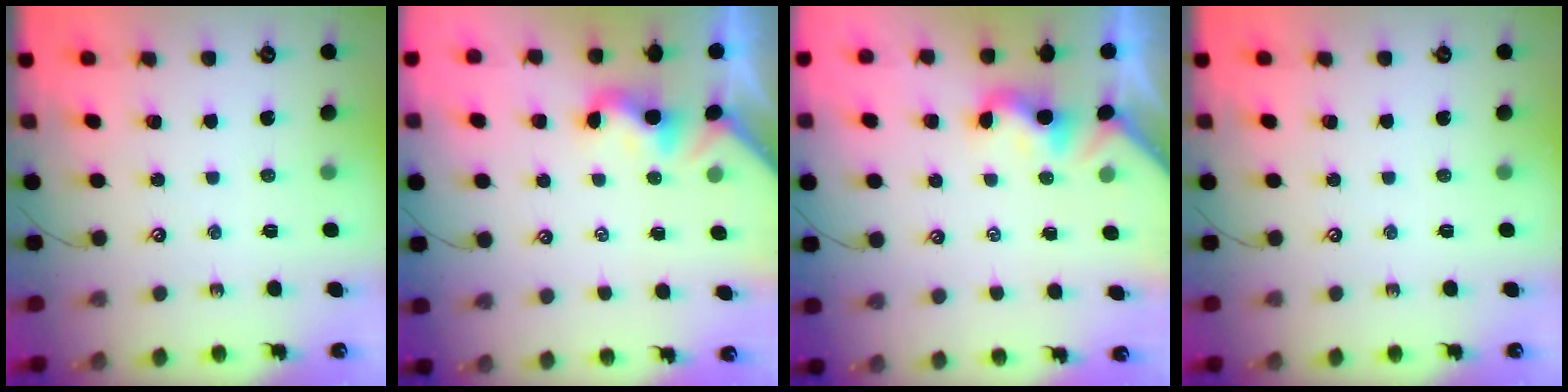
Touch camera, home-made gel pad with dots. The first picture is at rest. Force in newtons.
{"total": 1.9, "press": 1.8, "slide": 0.6}
{"total": 1.9, "press": 1.8, "slide": 0.6}
{"total": 0.0}